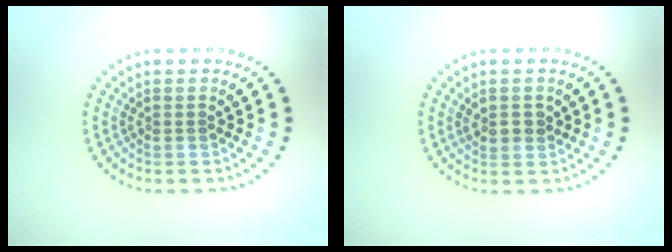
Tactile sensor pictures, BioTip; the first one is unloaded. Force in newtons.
{"total": 1.8, "press": 1.8, "slide": 0.5}